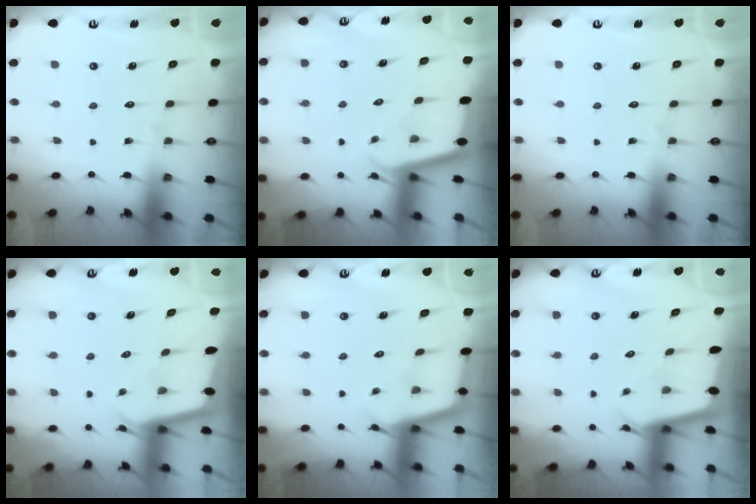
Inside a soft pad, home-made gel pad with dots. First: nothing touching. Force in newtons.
{"total": 1.8, "press": 1.8, "slide": 0.1}
{"total": 0.0}
{"total": 1.9, "press": 1.9, "slide": 0.1}
{"total": 2.3, "press": 2.3, "slide": 0.1}
{"total": 2.4, "press": 2.4, "slide": 0.1}